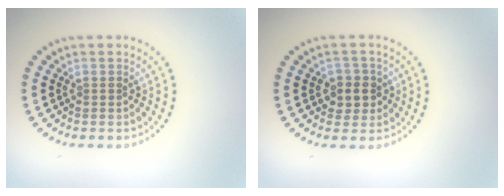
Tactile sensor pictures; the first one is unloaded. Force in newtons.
{"total": 2.3, "press": 2.1, "slide": 1.0}